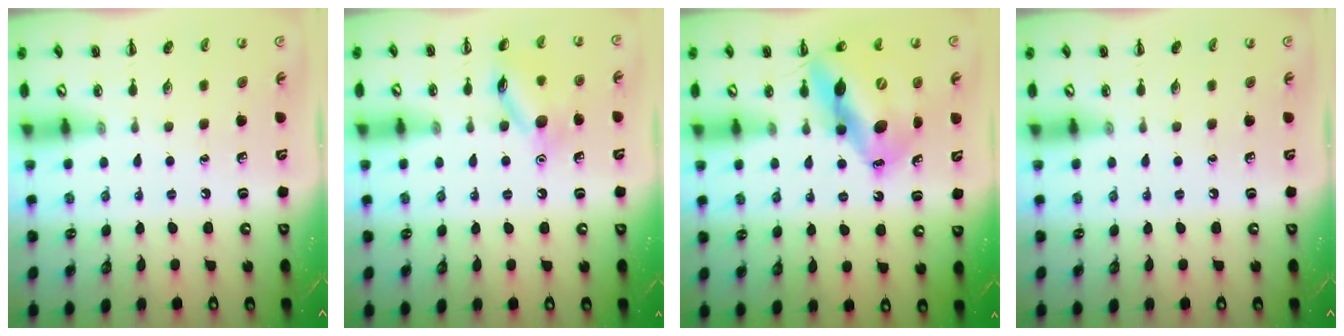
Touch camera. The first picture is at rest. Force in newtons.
{"total": 11.7, "press": 11.7, "slide": 0.6}
{"total": 15.8, "press": 15.0, "slide": 4.7}
{"total": 0.0}